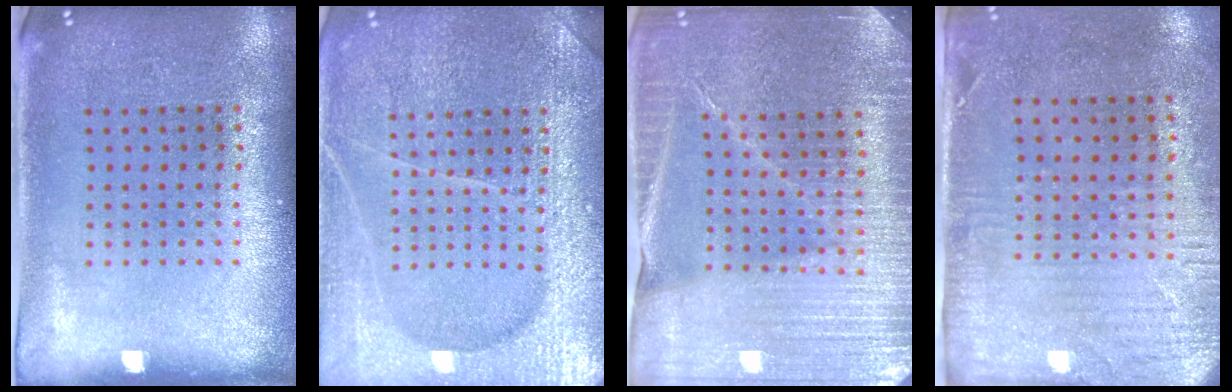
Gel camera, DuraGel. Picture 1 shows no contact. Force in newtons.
{"total": 6.4, "press": 6.3, "slide": 0.7}
{"total": 4.4, "press": 4.1, "slide": 1.7}
{"total": 2.9, "press": 2.4, "slide": 1.7}